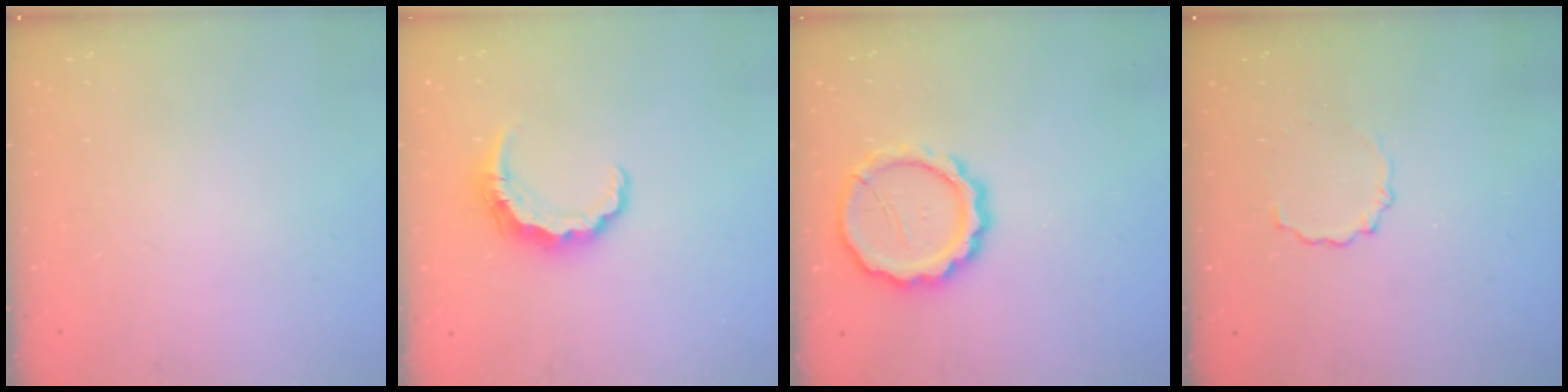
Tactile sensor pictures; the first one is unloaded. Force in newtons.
{"total": 8.3, "press": 8.2, "slide": 1.4}
{"total": 14.2, "press": 14.0, "slide": 2.5}
{"total": 3.2, "press": 3.0, "slide": 1.2}